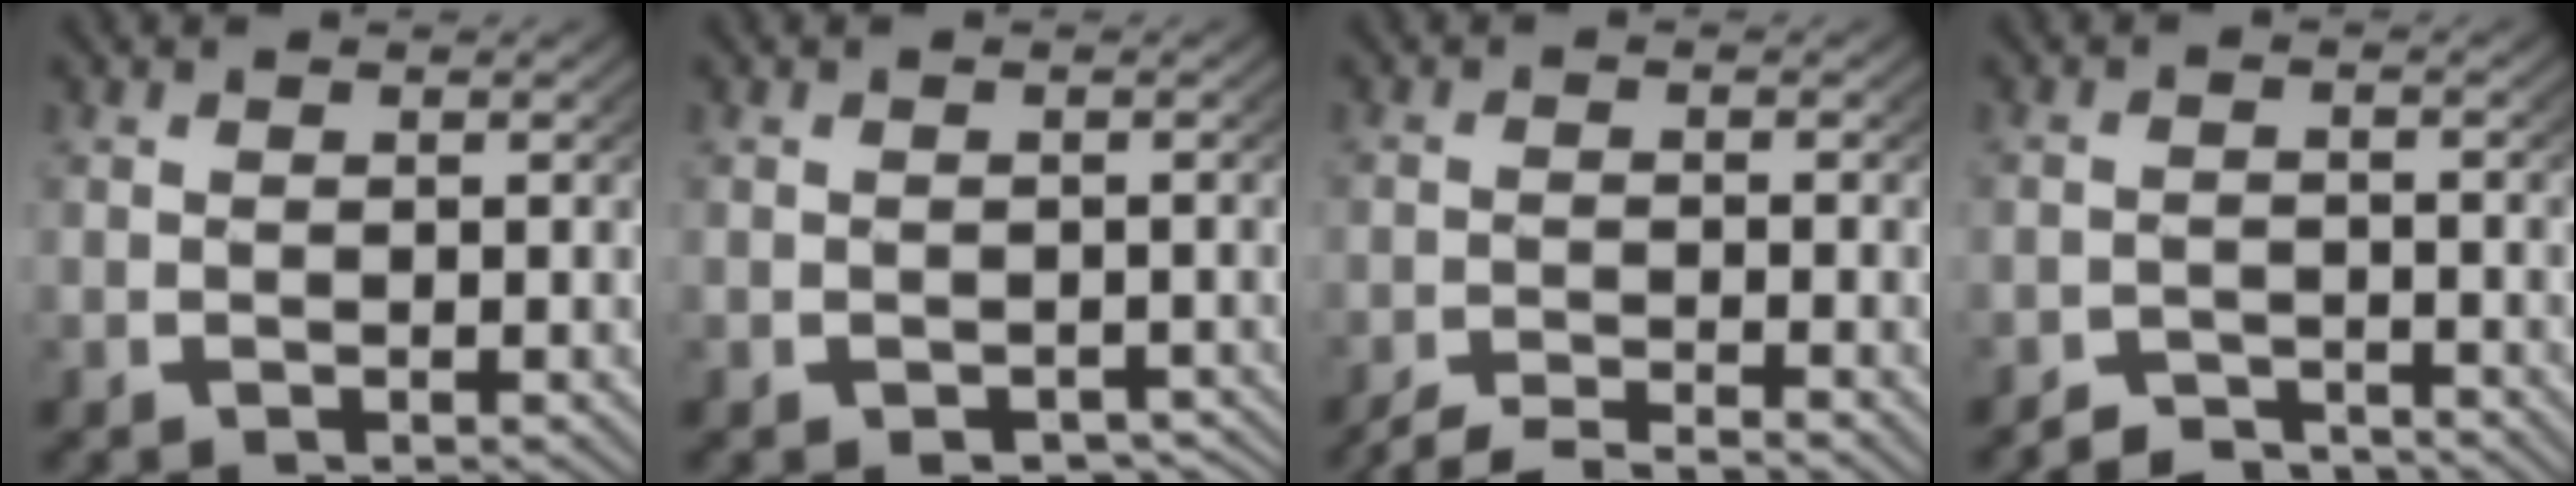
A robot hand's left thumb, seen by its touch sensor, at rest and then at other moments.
{"total": 2.9, "force": [-2.3, 1.4, 1.1], "torque": [-0.008, -0.013, -0.030]}
{"total": 4.3, "force": [-3.9, 1.0, 1.5], "torque": [-0.023, -0.011, -0.065]}
{"total": 2.9, "force": [-2.8, 0.6, 0.4], "torque": [-0.004, -0.009, -0.056]}